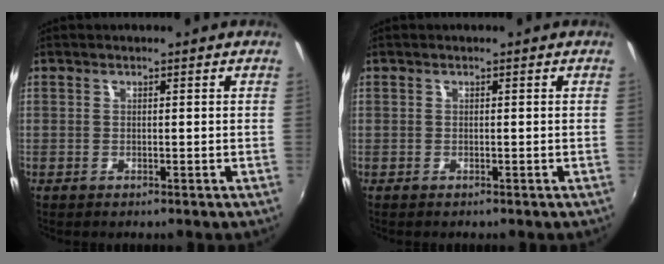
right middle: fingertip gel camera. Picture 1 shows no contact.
{"total": 0.0}